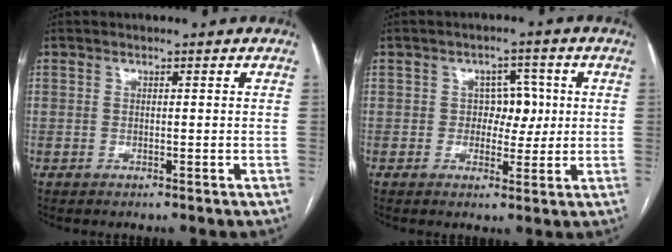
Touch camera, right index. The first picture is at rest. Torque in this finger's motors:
{"motor_torque": [0.60, 0.20, 0.03, 0.01]}